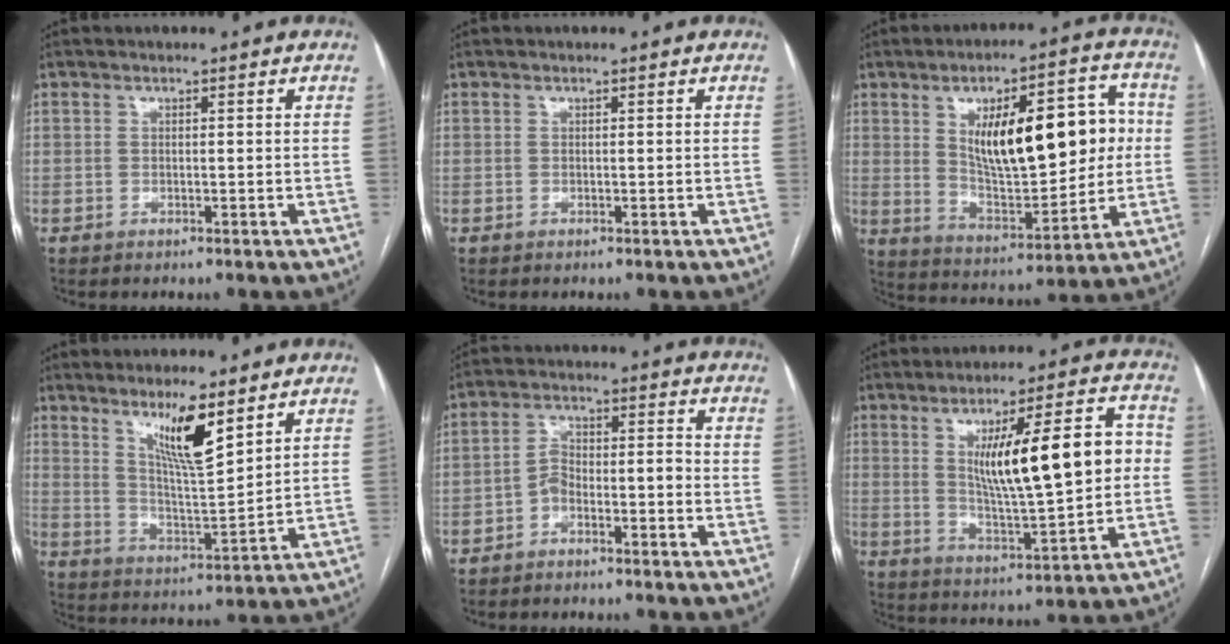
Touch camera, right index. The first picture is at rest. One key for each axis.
{"total": 0.0}
{"total": 19.1, "fx": 3.4, "fy": 7.1, "fz": 17.4, "tx": -0.264, "ty": 0.024, "tz": 0.064}
{"total": 9.7, "fx": 6.0, "fy": 0.9, "fz": 7.5, "tx": -0.133, "ty": -0.014, "tz": 0.111}
{"total": 4.5, "fx": -2.7, "fy": 1.9, "fz": 3.1, "tx": -0.058, "ty": 0.027, "tz": -0.045}
{"total": 16.0, "fx": 2.2, "fy": 2.9, "fz": 15.6, "tx": -0.242, "ty": 0.018, "tz": 0.042}